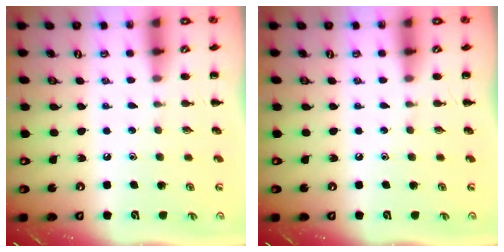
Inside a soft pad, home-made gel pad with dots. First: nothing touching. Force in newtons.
{"total": 0.0}